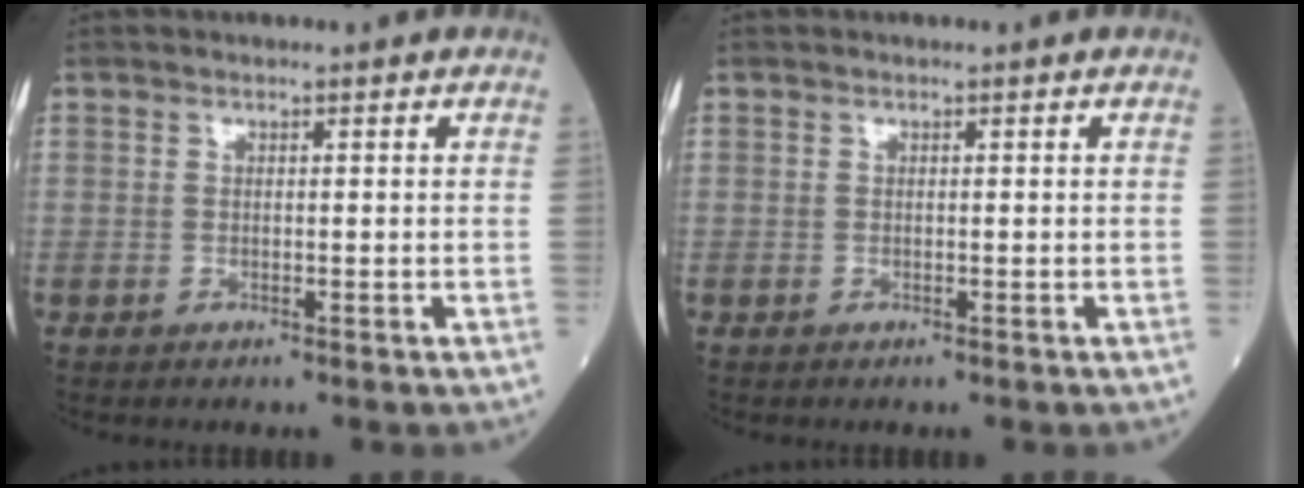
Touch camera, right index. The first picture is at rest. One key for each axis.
{"total": 0.0}